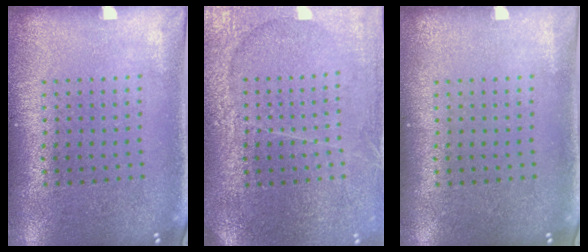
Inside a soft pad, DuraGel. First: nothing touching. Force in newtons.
{"total": 3.8, "press": 3.4, "slide": 1.7}
{"total": 0.0}